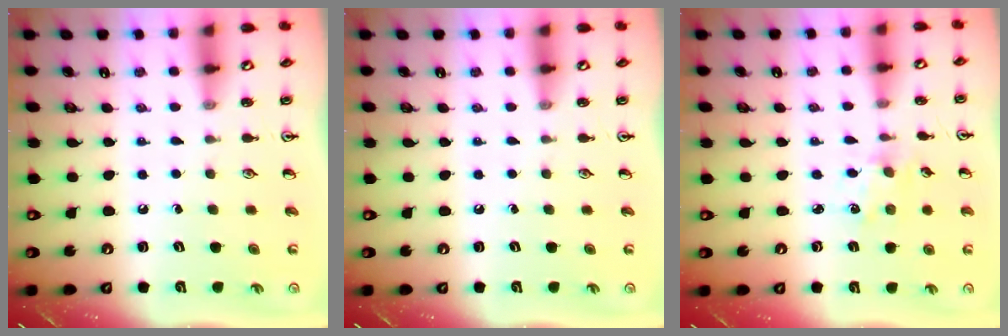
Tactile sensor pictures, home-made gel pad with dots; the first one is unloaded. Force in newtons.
{"total": 0.0}
{"total": 1.9, "press": 1.9, "slide": 0.3}